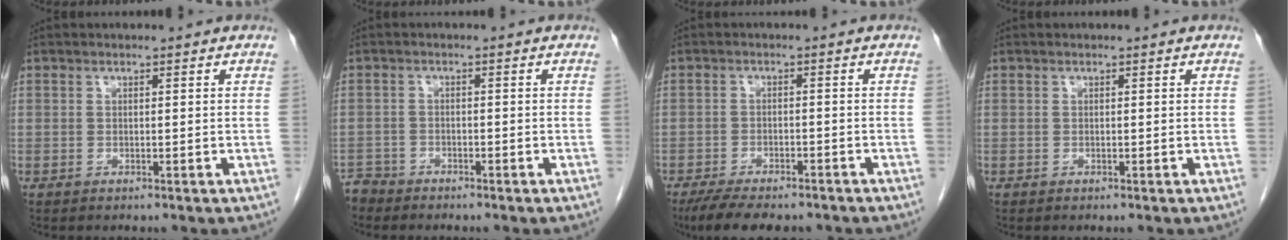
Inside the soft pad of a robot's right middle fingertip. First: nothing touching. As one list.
[{"total": 2.5, "force": [-2.4, 0.7, -0.6], "torque": [0.011, -0.003, -0.048]}, {"total": 10.0, "force": [-8.2, 3.1, 4.8], "torque": [-0.072, -0.010, -0.122]}, {"total": 0.0}]